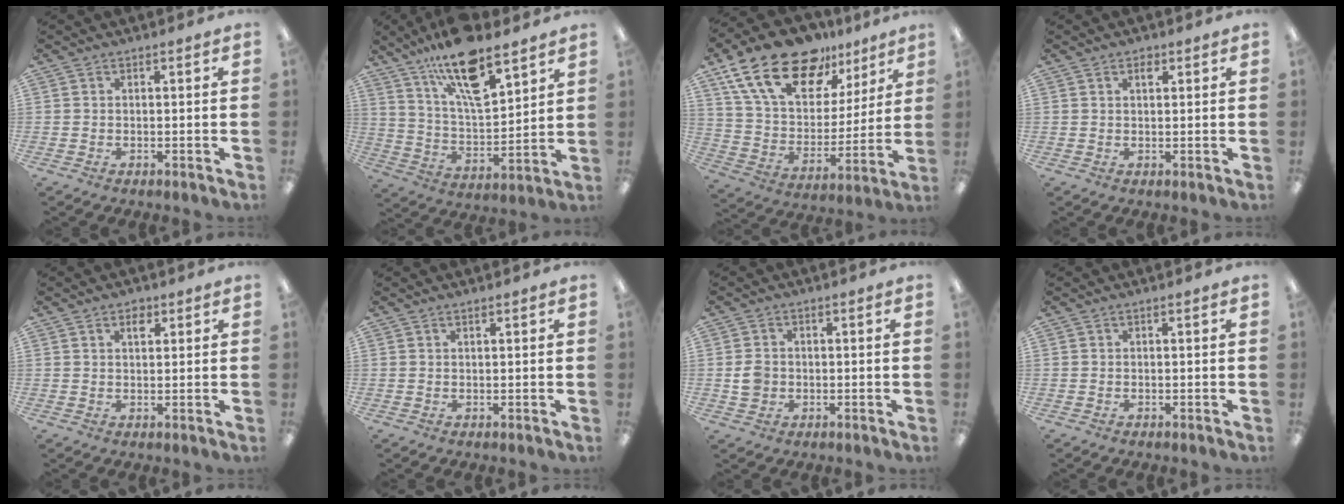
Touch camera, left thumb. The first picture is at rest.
{"total": 17.8, "force": [12.8, 6.1, 10.8], "torque": [-0.192, -0.068, 0.218]}
{"total": 21.3, "force": [14.7, 10.8, 11.0], "torque": [-0.214, -0.085, 0.264]}
{"total": 1.8, "force": [1.2, 1.0, 1.0], "torque": [-0.006, -0.006, 0.018]}
{"total": 2.6, "force": [1.7, 1.4, 1.4], "torque": [-0.006, -0.008, 0.025]}
{"total": 0.6, "force": [0.5, 0.1, 0.2], "torque": [-0.005, 0.001, 0.010]}
{"total": 3.6, "force": [-0.2, 2.9, 2.3], "torque": [-0.039, 0.001, -0.007]}
{"total": 0.0}